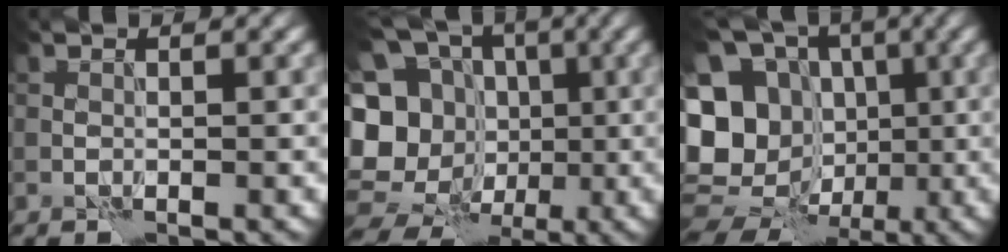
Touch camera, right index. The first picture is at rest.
{"total": 16.9, "force": [-3.0, 14.7, 7.7], "torque": [-0.188, 0.027, -0.061]}
{"total": 19.4, "force": [-4.3, 17.3, 7.8], "torque": [-0.187, 0.015, -0.090]}